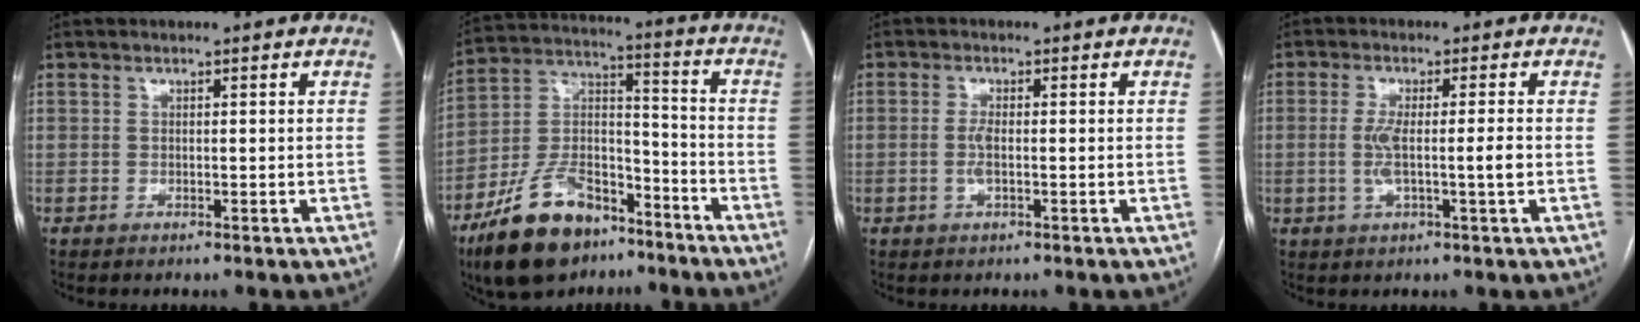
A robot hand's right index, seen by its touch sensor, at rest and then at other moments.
{"total": 17.0, "force": [-11.5, 8.0, 9.5], "torque": [-0.194, 0.019, -0.201]}
{"total": 2.2, "force": [-0.4, 0.4, 2.1], "torque": [-0.048, -0.001, -0.009]}
{"total": 5.1, "force": [-0.8, -0.1, 5.0], "torque": [-0.102, -0.003, -0.012]}